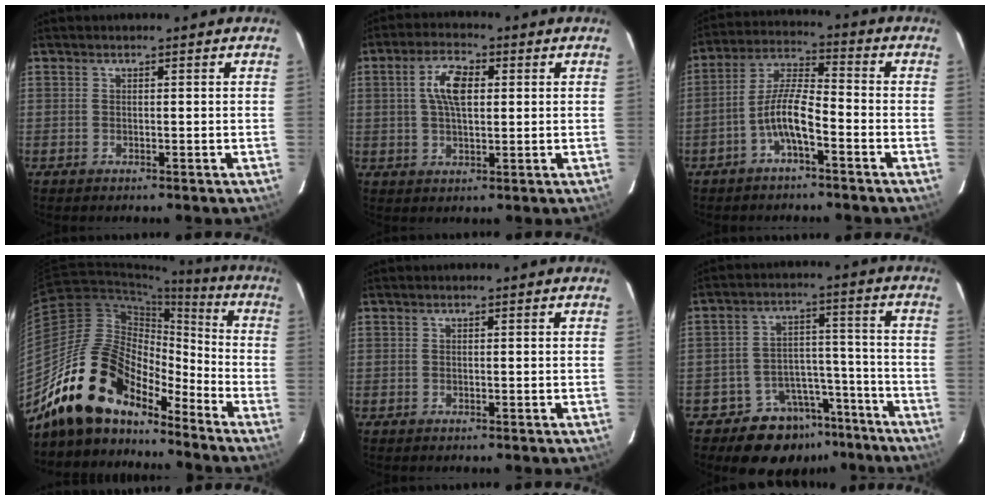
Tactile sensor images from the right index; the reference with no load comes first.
{"total": 7.0, "force": [1.5, 3.2, 6.1], "torque": [-0.113, 0.013, 0.028]}
{"total": 7.4, "force": [-3.7, 1.8, 6.1], "torque": [-0.132, 0.012, -0.071]}
{"total": 18.2, "force": [-14.5, 7.8, 7.8], "torque": [-0.148, 0.014, -0.261]}
{"total": 0.0}
{"total": 11.9, "force": [-9.2, 7.3, 2.1], "torque": [-0.035, 0.055, -0.122]}